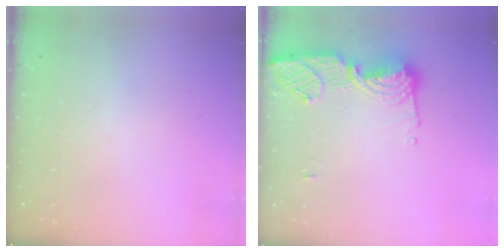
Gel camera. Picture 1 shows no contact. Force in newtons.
{"total": 12.0, "press": 12.0, "slide": 1.1}